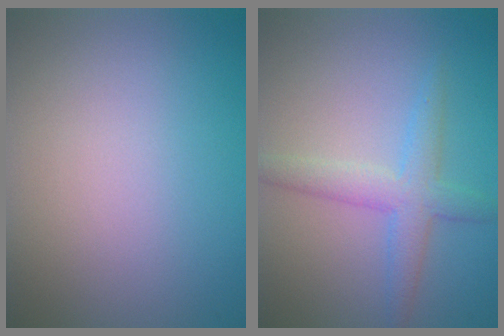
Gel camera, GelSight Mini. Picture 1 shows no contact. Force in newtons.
{"total": 3.3, "press": 3.3, "slide": 0.0}